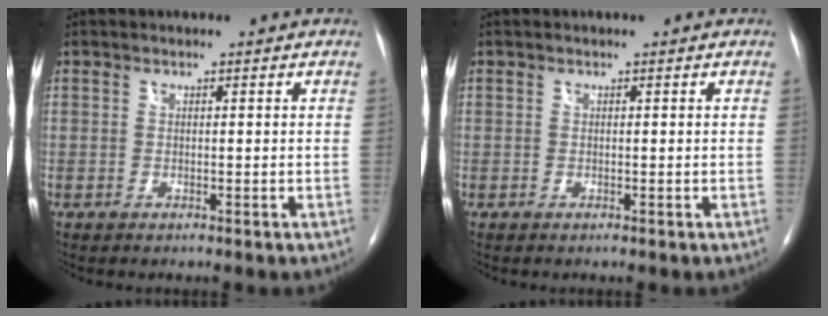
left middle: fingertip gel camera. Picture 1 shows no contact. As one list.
[{"total": 0.0}]